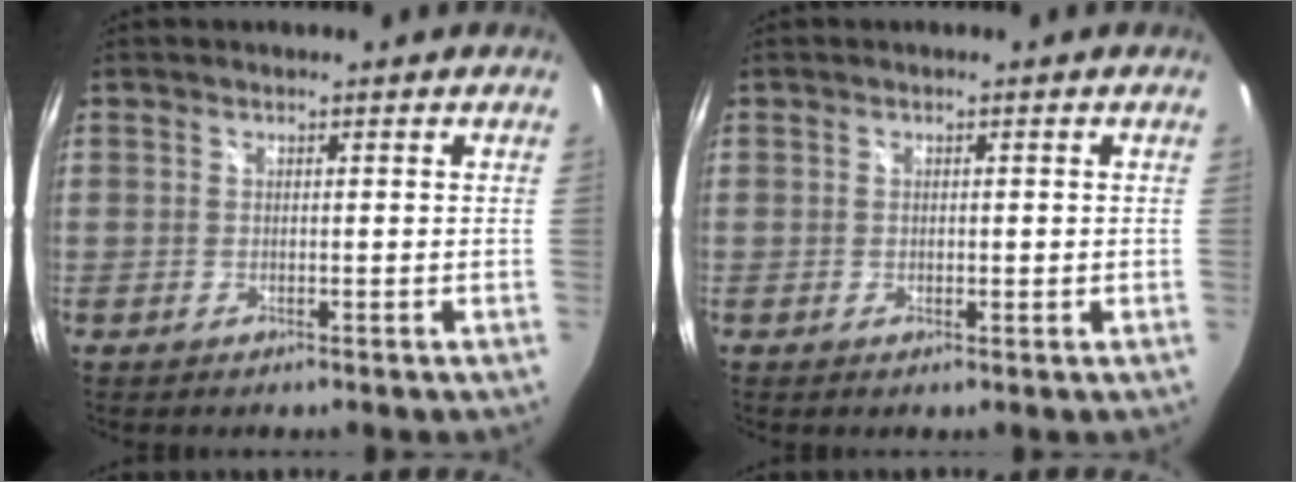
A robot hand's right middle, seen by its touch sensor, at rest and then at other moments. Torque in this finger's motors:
{"motor_torque": [-0.36, 0.05, 0.03, 0.00]}